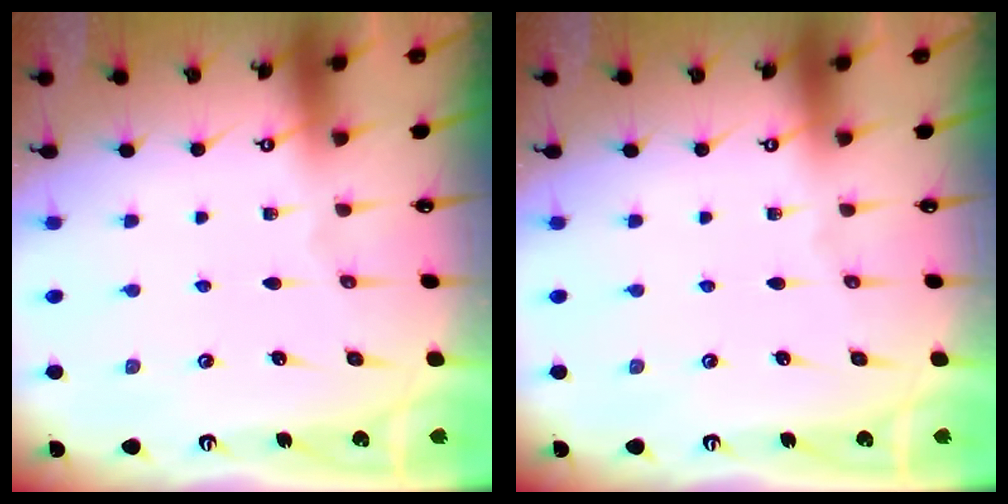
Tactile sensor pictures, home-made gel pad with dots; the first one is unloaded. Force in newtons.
{"total": 0.0}